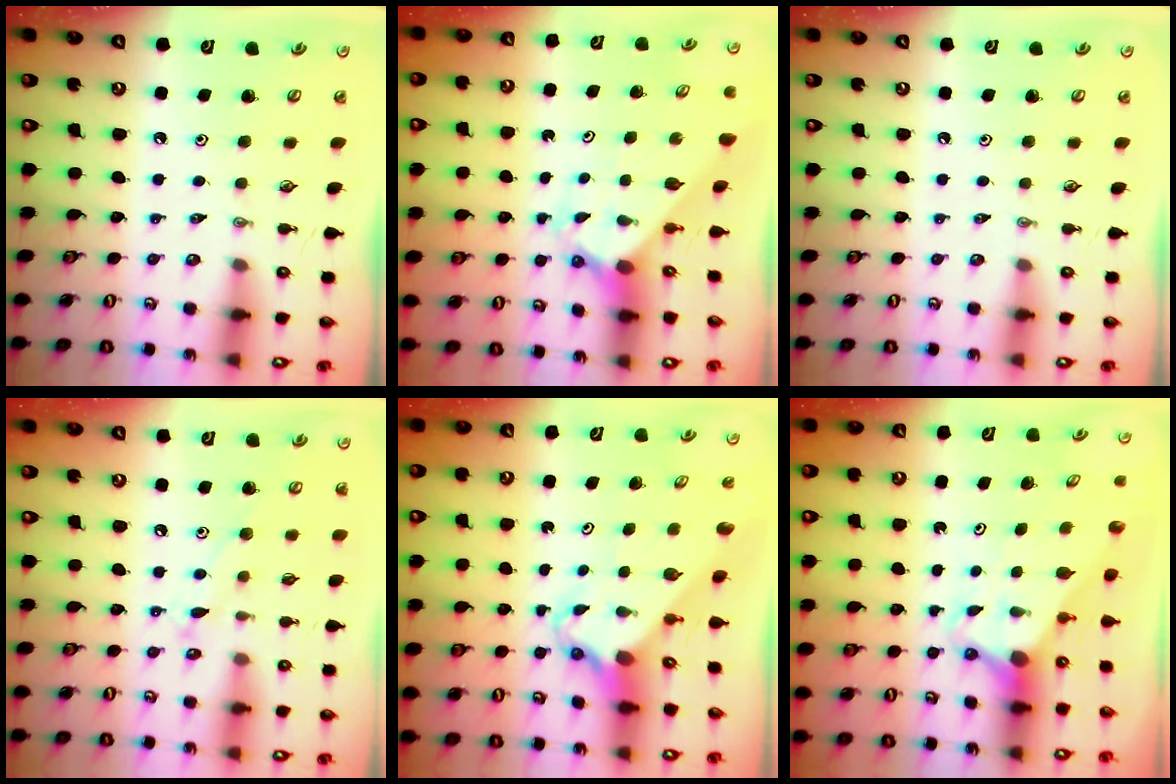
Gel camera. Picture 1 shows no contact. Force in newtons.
{"total": 2.2, "press": 2.2, "slide": 0.2}
{"total": 0.0}
{"total": 8.2, "press": 8.2, "slide": 0.5}
{"total": 2.6, "press": 2.6, "slide": 0.3}
{"total": 2.7, "press": 2.7, "slide": 0.0}